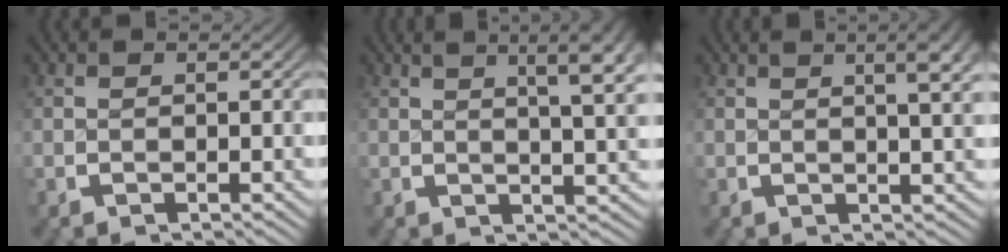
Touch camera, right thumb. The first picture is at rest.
{"total": 6.9, "force": [3.0, 2.6, 5.7], "torque": [-0.054, 0.012, 0.039]}
{"total": 5.1, "force": [2.2, 1.7, 4.3], "torque": [-0.039, 0.012, 0.028]}